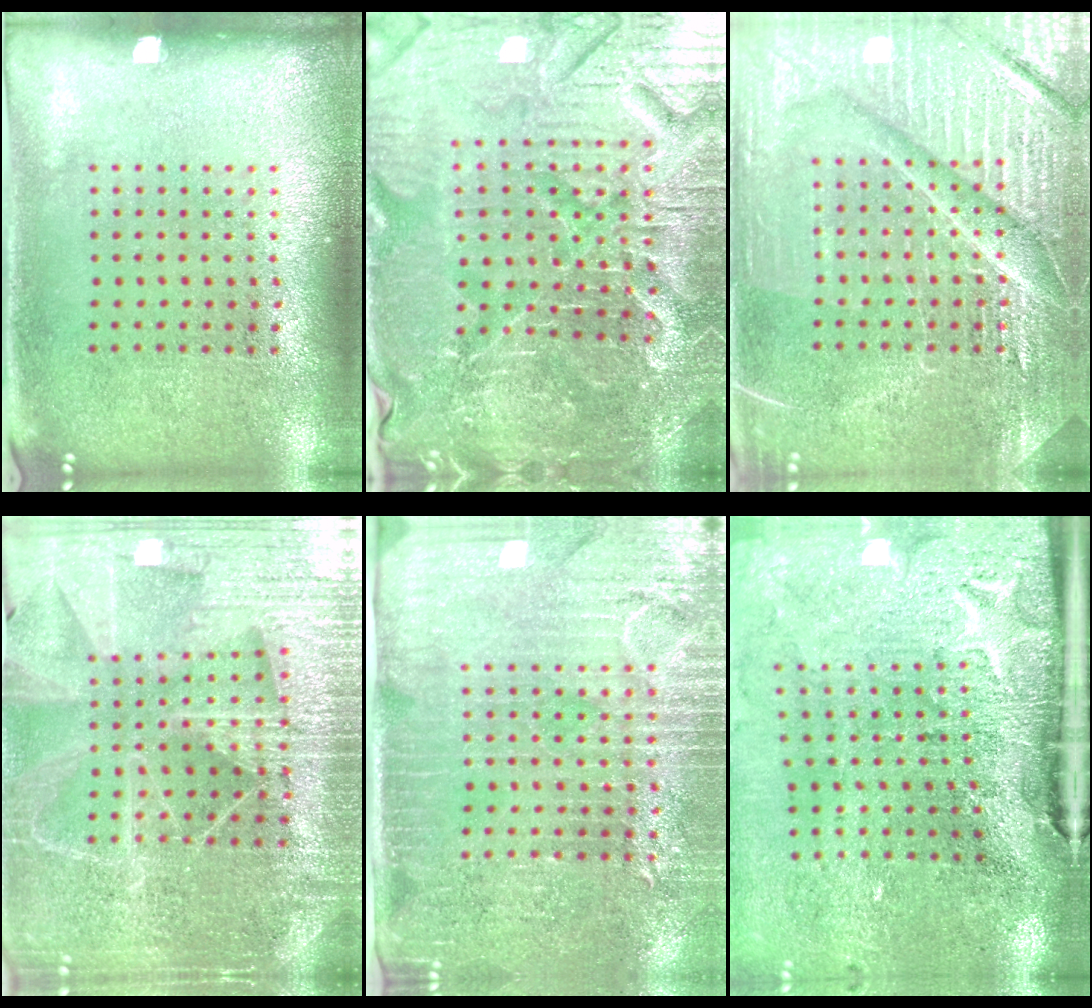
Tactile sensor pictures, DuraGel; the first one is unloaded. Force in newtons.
{"total": 5.5, "press": 5.2, "slide": 1.6}
{"total": 7.3, "press": 7.3, "slide": 0.9}
{"total": 5.1, "press": 4.7, "slide": 2.2}
{"total": 3.6, "press": 3.3, "slide": 1.4}
{"total": 4.5, "press": 3.5, "slide": 2.7}